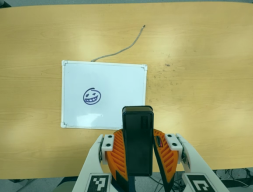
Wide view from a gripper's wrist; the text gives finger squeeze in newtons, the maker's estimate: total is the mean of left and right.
{"total": 9.6, "left": 7.9, "right": 11.3}